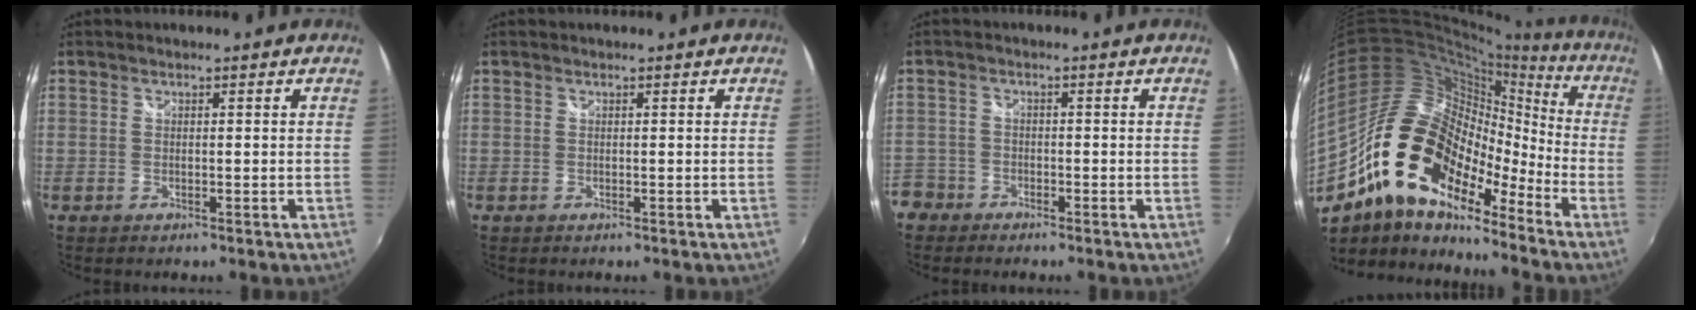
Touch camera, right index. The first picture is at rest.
{"total": 0.0}
{"total": 5.6, "force": [-3.7, 4.2, 0.7], "torque": [-0.038, 0.009, -0.077]}
{"total": 19.1, "force": [-12.5, 10.0, 10.3], "torque": [-0.176, 0.011, -0.234]}